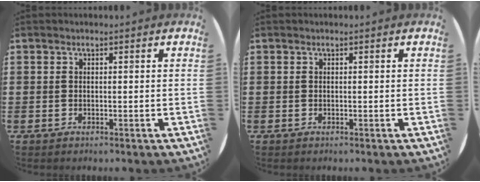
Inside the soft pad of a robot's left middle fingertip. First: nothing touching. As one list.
[{"total": 0.0}]